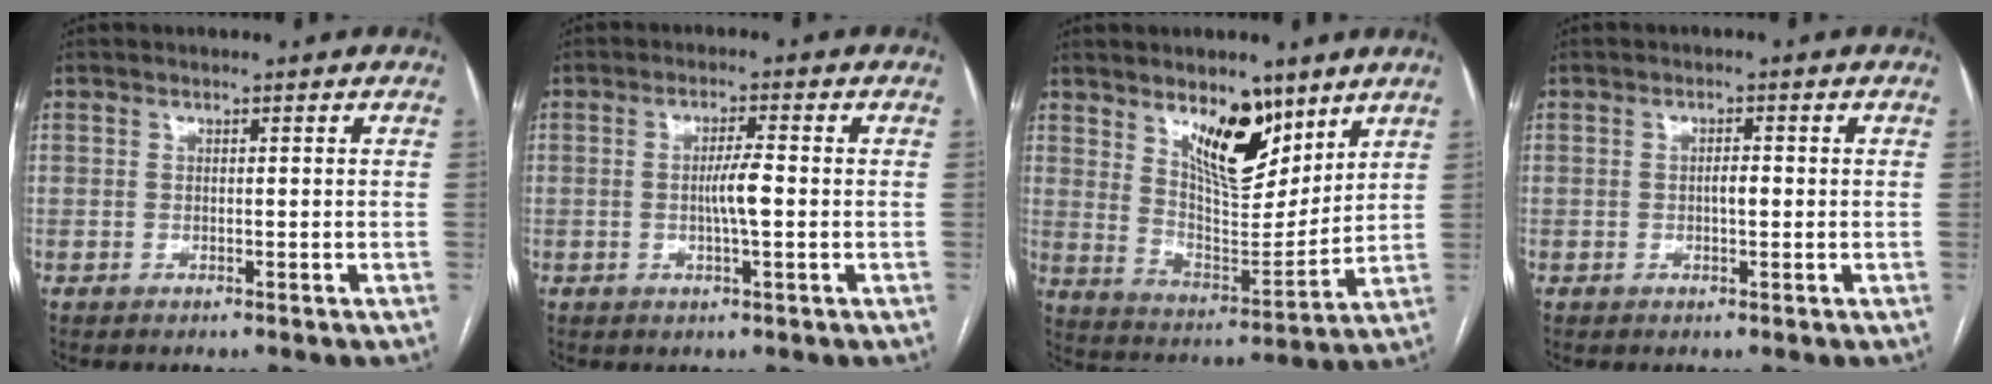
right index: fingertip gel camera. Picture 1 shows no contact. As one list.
[{"total": 3.9, "force": [-0.4, 0.2, 3.9], "torque": [-0.071, -0.002, -0.007]}, {"total": 12.2, "force": [7.6, 4.6, 8.5], "torque": [-0.139, -0.010, 0.140]}, {"total": 1.7, "force": [-0.2, 0.5, 1.6], "torque": [-0.029, 0.003, -0.003]}]